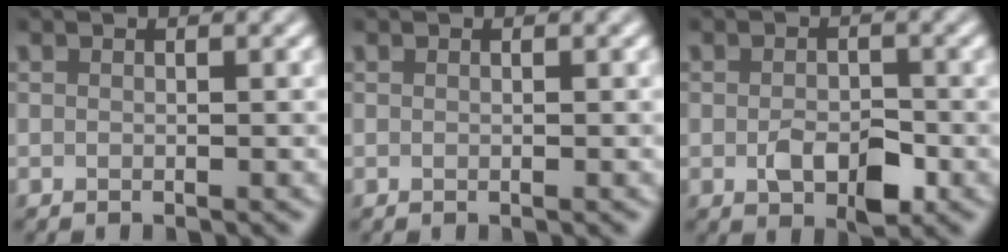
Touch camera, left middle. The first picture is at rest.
{"total": 0.0}
{"total": 3.3, "force": [-1.1, 2.0, 2.4], "torque": [-0.039, -0.005, -0.017]}